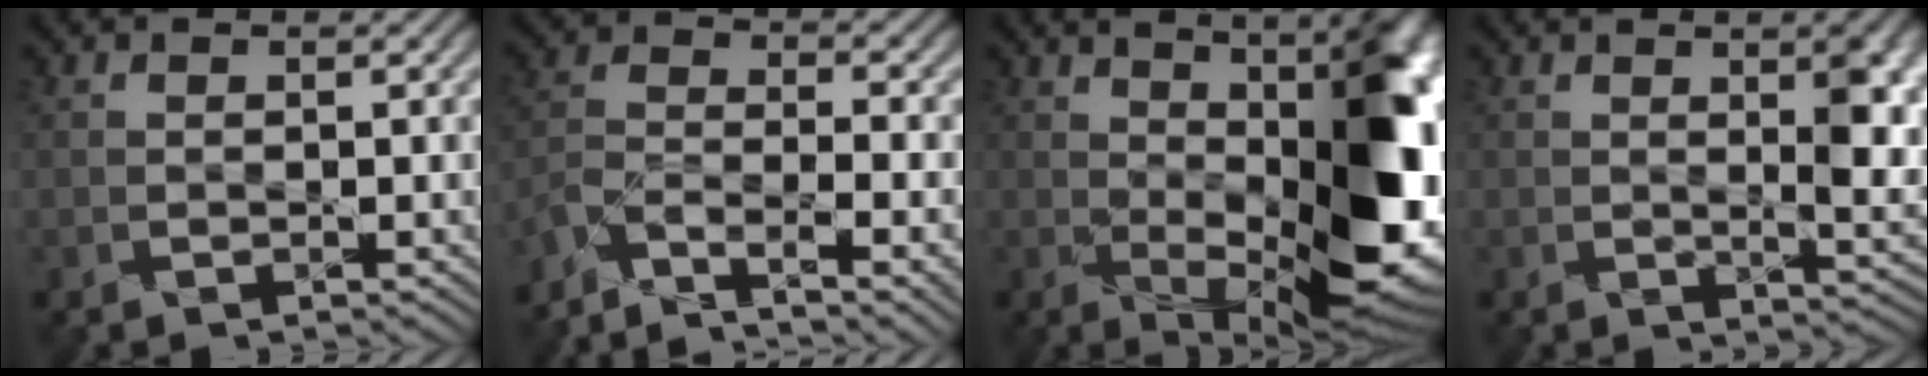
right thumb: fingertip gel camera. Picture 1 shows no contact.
{"total": 8.6, "force": [-6.4, 2.2, 5.3], "torque": [-0.109, -0.009, -0.127]}
{"total": 16.0, "force": [1.5, 6.4, 14.6], "torque": [-0.197, -0.009, 0.040]}
{"total": 7.9, "force": [1.5, 2.8, 7.2], "torque": [-0.101, -0.004, 0.031]}